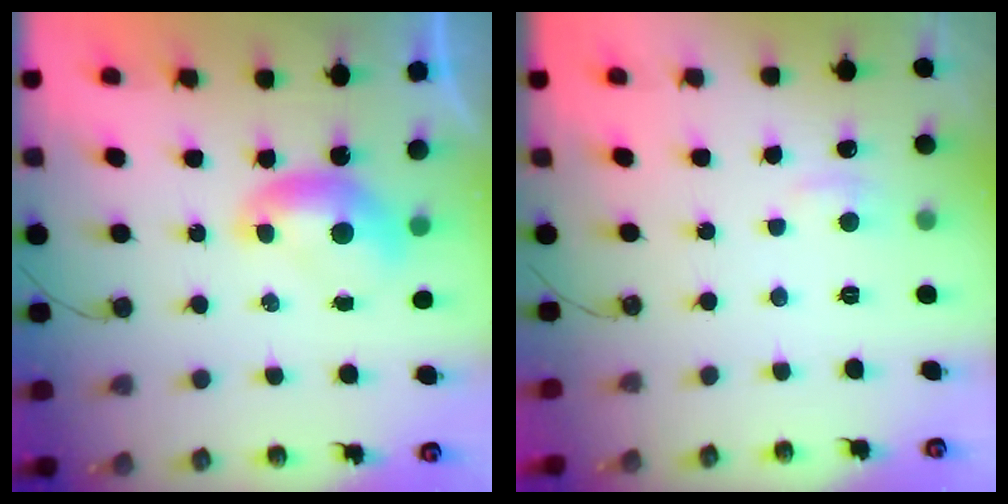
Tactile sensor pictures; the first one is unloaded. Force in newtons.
{"total": 2.5, "press": 2.4, "slide": 0.5}